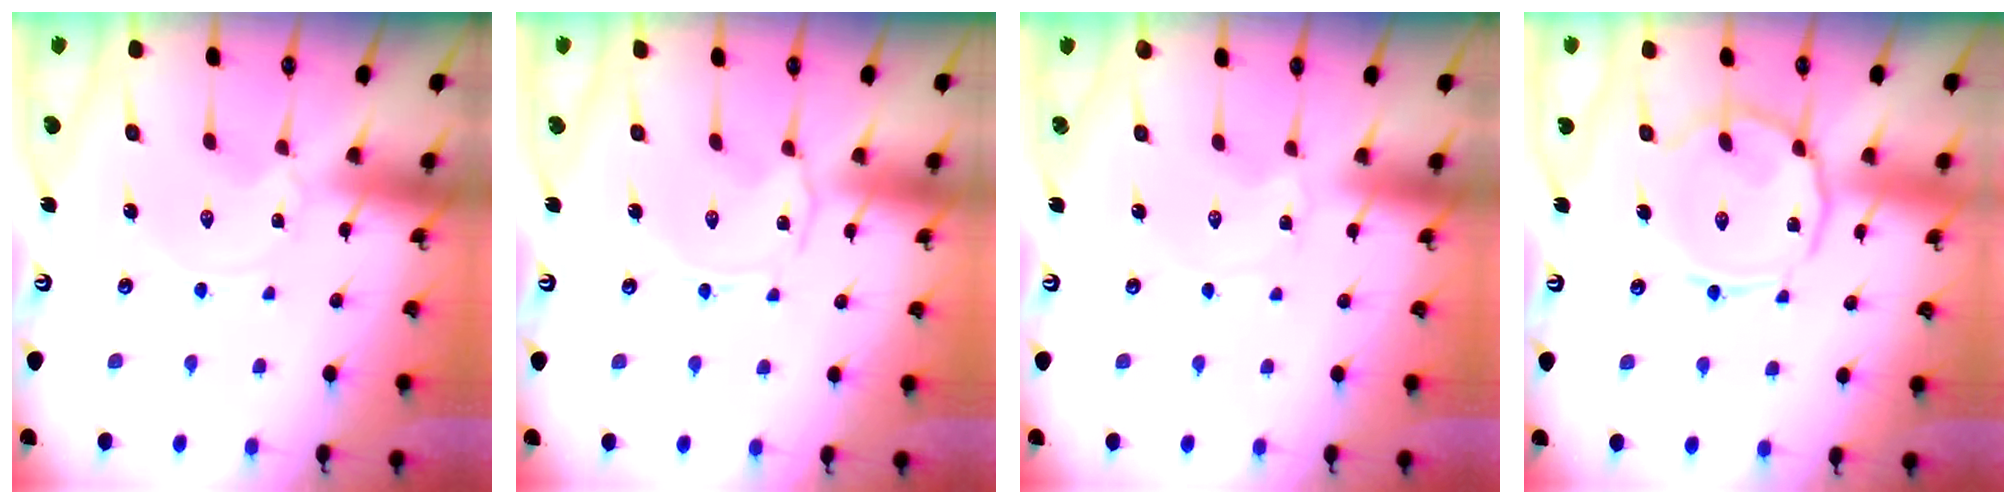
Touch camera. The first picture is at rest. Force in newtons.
{"total": 1.6, "press": 1.5, "slide": 0.6}
{"total": 0.0}
{"total": 12.8, "press": 12.7, "slide": 1.1}